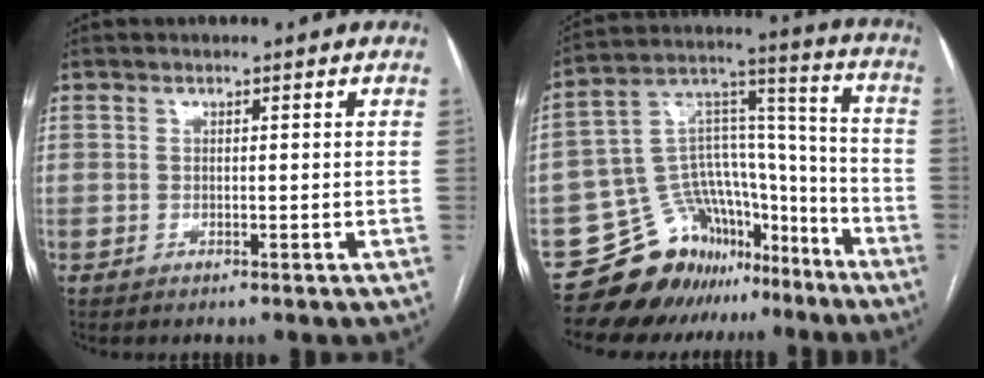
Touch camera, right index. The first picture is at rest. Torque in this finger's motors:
{"motor_torque": [-0.32, -0.40, -0.82, -0.21]}